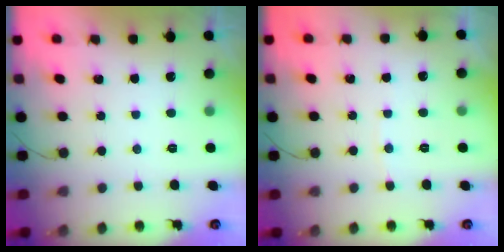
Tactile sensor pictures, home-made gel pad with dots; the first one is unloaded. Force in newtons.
{"total": 2.5, "press": 2.5, "slide": 0.3}